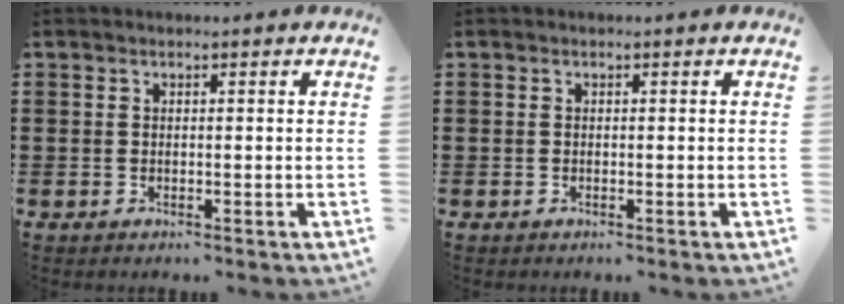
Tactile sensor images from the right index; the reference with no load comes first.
{"total": 0.0}